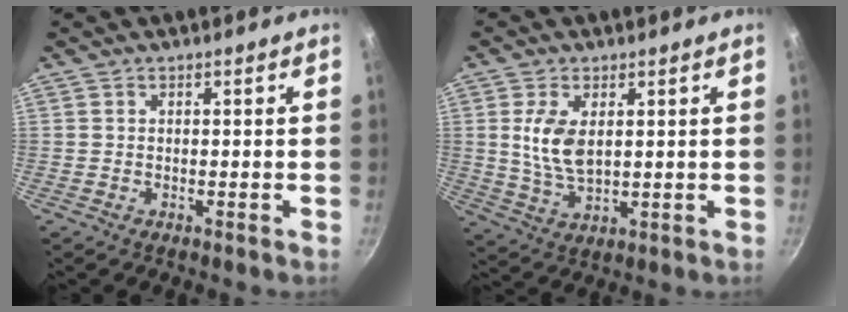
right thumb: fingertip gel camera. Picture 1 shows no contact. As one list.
[{"total": 7.9, "force": [1.7, 4.2, 6.5], "torque": [-0.126, -0.015, 0.037]}]